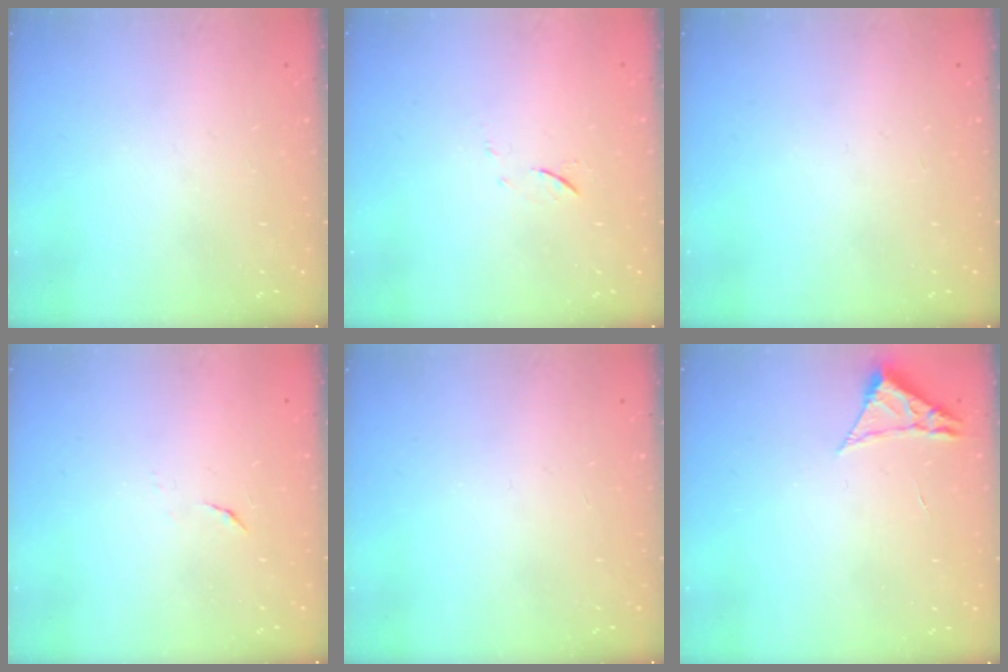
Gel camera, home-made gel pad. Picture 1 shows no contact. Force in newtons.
{"total": 5.2, "press": 5.1, "slide": 0.7}
{"total": 0.0}
{"total": 3.9, "press": 3.9, "slide": 0.4}
{"total": 0.0}
{"total": 2.3, "press": 2.3, "slide": 0.4}